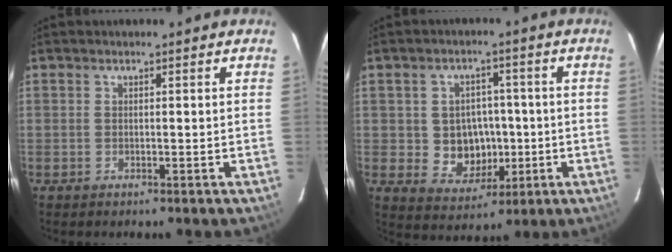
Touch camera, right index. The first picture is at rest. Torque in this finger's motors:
{"motor_torque": [0.24, -0.02, 0.15, 0.02]}